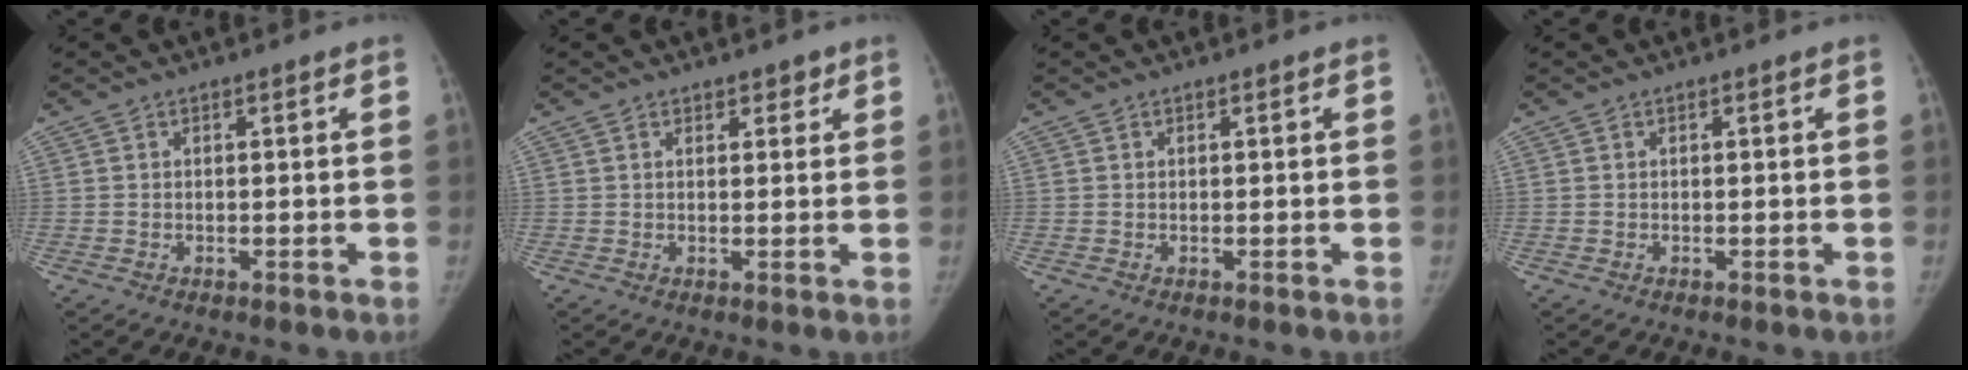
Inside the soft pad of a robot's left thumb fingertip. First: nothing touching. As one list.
[{"total": 1.9, "force": [1.4, 1.2, 0.6], "torque": [0.011, -0.007, 0.015]}, {"total": 0.0}, {"total": 0.0}]